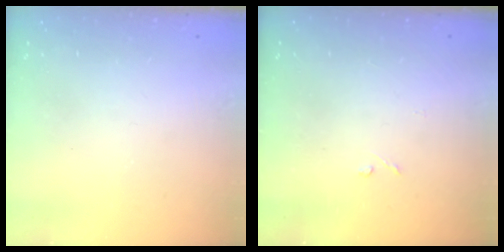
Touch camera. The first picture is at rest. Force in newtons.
{"total": 3.2, "press": 3.2, "slide": 0.4}